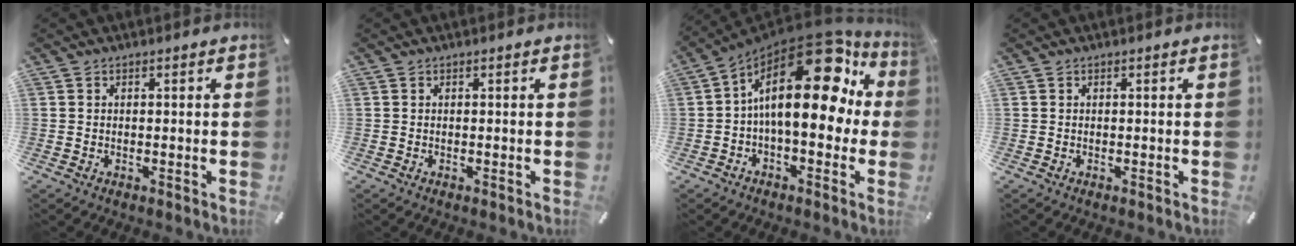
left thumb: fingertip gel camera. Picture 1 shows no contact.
{"total": 0.0}
{"total": 22.7, "force": [6.1, 10.9, 19.0], "torque": [-0.305, -0.043, 0.102]}
{"total": 0.0}